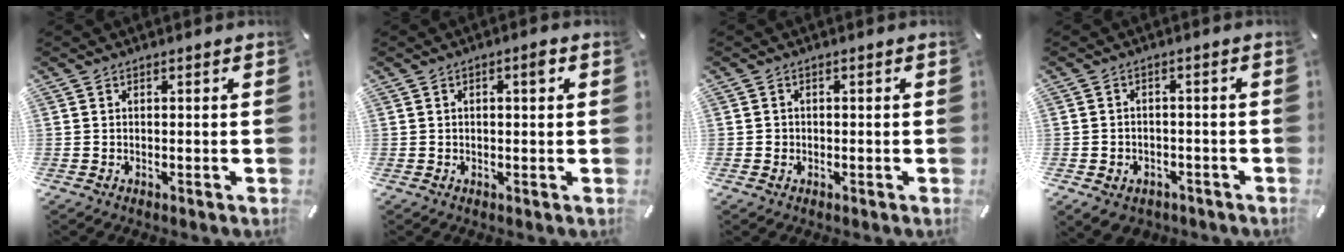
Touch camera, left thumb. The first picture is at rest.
{"total": 2.8, "force": [0.6, 1.0, 2.5], "torque": [-0.033, 0.002, 0.004]}
{"total": 1.4, "force": [-0.3, 1.3, 0.3], "torque": [-0.007, 0.005, -0.010]}
{"total": 4.5, "force": [-2.8, 3.4, 1.3], "torque": [-0.026, 0.017, -0.052]}